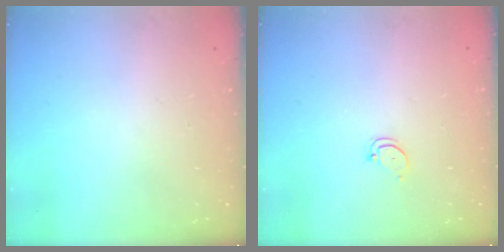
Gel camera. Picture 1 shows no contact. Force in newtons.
{"total": 2.4, "press": 2.4, "slide": 0.2}